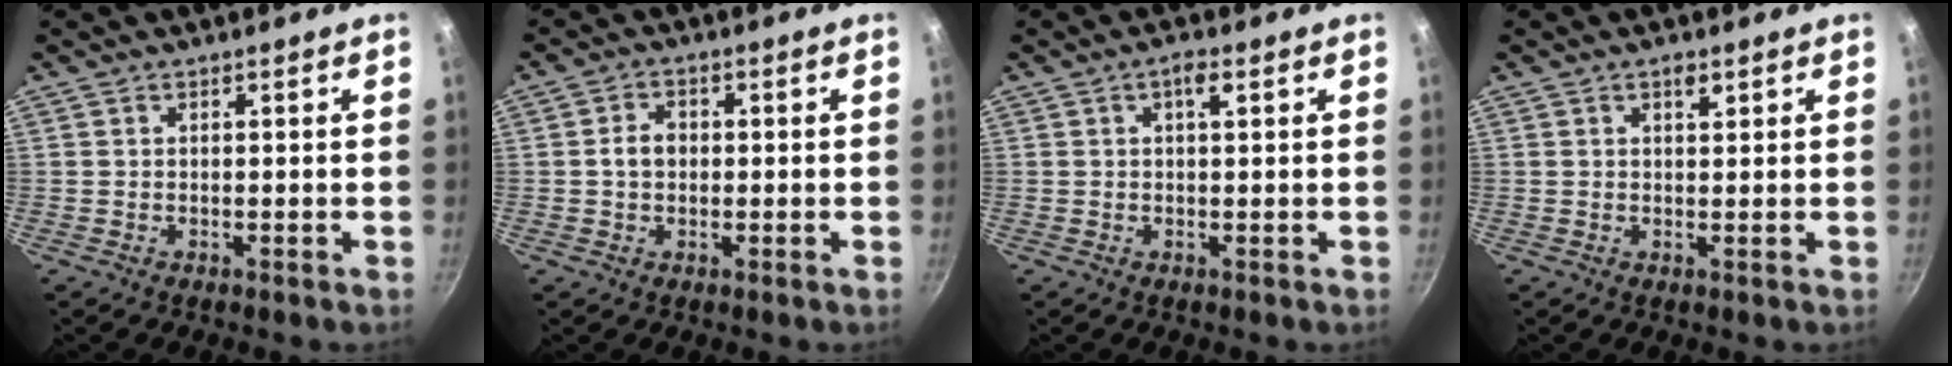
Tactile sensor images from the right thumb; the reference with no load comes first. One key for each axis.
{"total": 3.7, "fx": 0.0, "fy": 2.8, "fz": 2.4, "tx": -0.028, "ty": 0.009, "tz": -0.001}
{"total": 2.6, "fx": 0.9, "fy": 0.7, "fz": 2.3, "tx": -0.041, "ty": 0.004, "tz": 0.015}
{"total": 1.9, "fx": 1.1, "fy": 0.7, "fz": 1.4, "tx": -0.018, "ty": -0.007, "tz": 0.017}